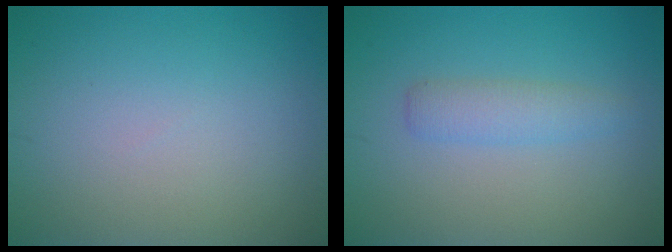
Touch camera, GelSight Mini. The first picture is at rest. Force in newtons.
{"total": 2.1, "press": 2.1, "slide": 0.1}